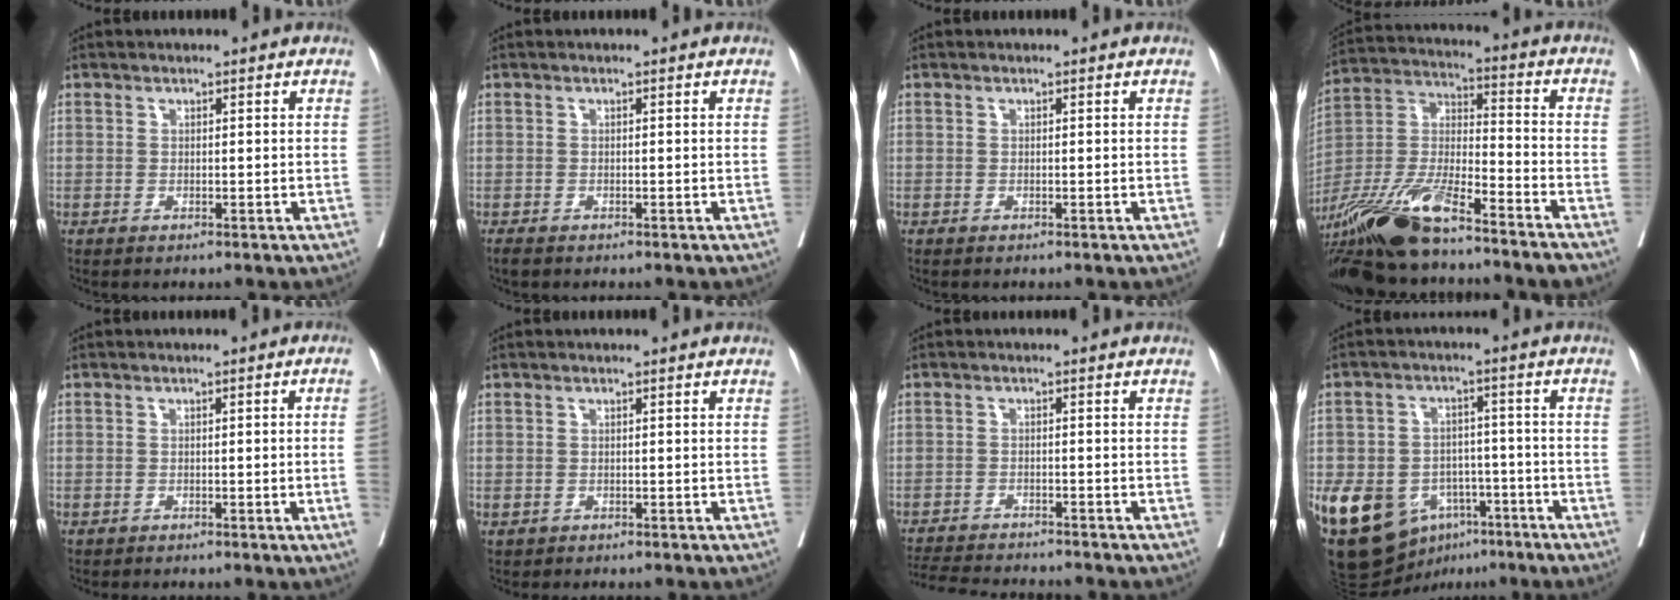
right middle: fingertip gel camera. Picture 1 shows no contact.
{"total": 1.2, "force": [-1.0, 0.5, 0.5], "torque": [-0.011, -0.004, -0.016]}
{"total": 0.0}
{"total": 20.1, "force": [-15.1, 3.1, 12.9], "torque": [-0.281, -0.025, -0.282]}
{"total": 2.1, "force": [-0.5, 0.0, 2.1], "torque": [-0.030, 0.009, -0.005]}
{"total": 0.7, "force": [-0.3, 0.6, 0.3], "torque": [-0.005, 0.002, 0.000]}
{"total": 9.5, "force": [-9.0, 0.9, 2.9], "torque": [-0.044, -0.007, -0.137]}
{"total": 14.7, "force": [-7.2, 10.4, 7.5], "torque": [-0.138, 0.017, -0.109]}